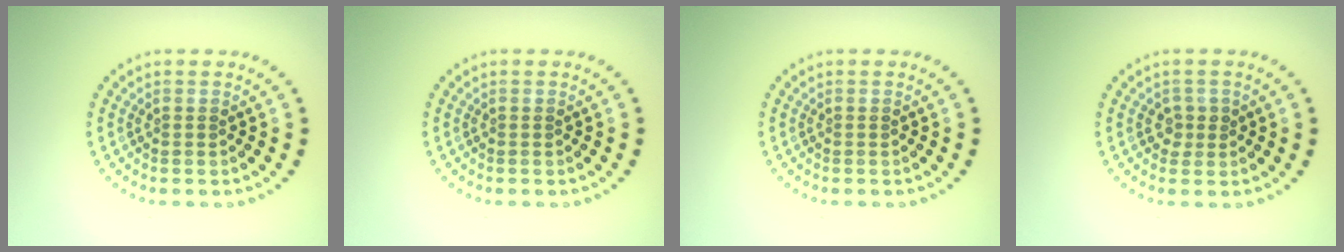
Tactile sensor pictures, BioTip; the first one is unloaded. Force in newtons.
{"total": 0.0}
{"total": 0.0}
{"total": 1.2, "press": 1.1, "slide": 0.4}